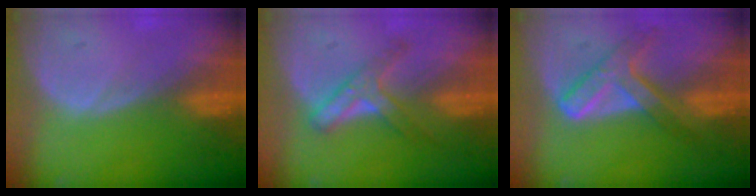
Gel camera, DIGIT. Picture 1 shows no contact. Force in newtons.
{"total": 5.1, "press": 5.1, "slide": 0.4}
{"total": 7.2, "press": 6.2, "slide": 3.8}